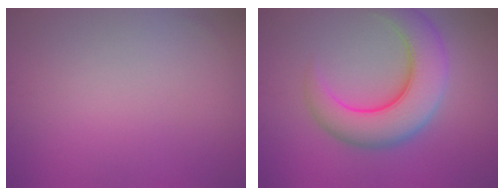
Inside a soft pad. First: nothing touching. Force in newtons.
{"total": 7.9, "press": 7.8, "slide": 0.3}